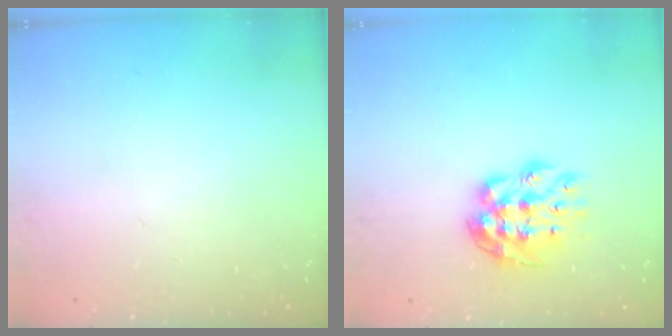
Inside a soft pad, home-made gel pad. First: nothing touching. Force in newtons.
{"total": 10.4, "press": 10.4, "slide": 1.1}